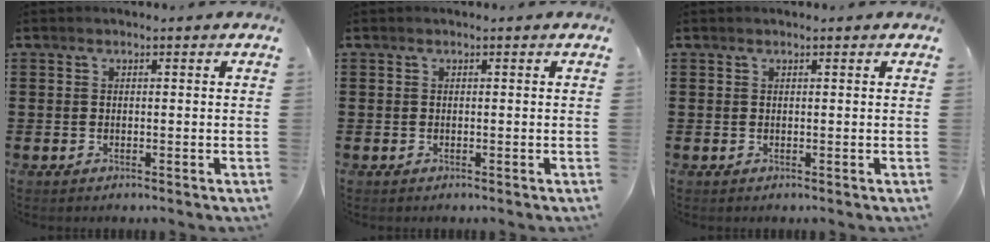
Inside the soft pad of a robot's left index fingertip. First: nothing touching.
{"total": 0.0}
{"total": 0.0}